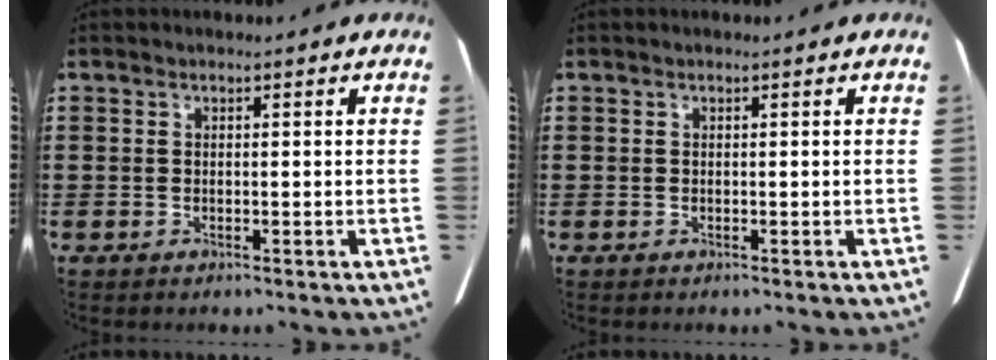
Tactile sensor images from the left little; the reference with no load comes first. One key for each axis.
{"total": 0.0}